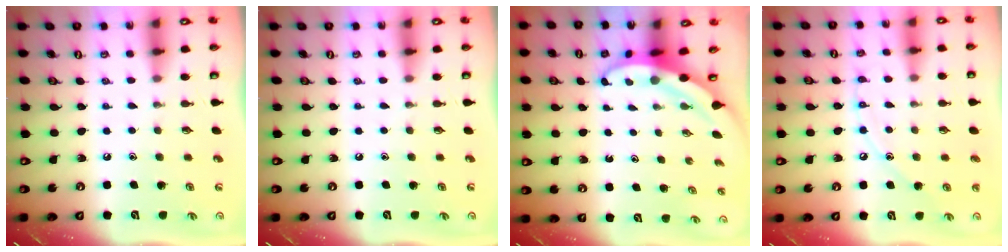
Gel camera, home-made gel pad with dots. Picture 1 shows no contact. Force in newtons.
{"total": 0.0}
{"total": 3.9, "press": 3.8, "slide": 0.5}
{"total": 7.4, "press": 7.3, "slide": 0.6}